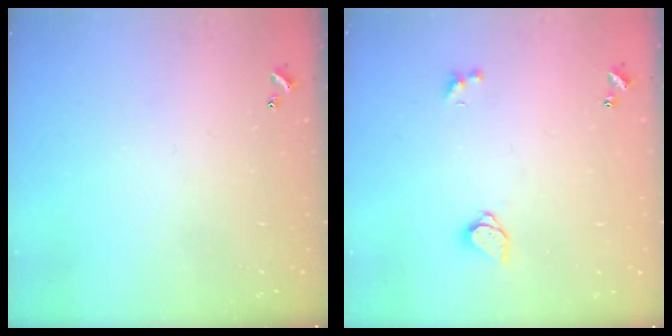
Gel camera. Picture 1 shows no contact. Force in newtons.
{"total": 1.6, "press": 1.5, "slide": 0.4}